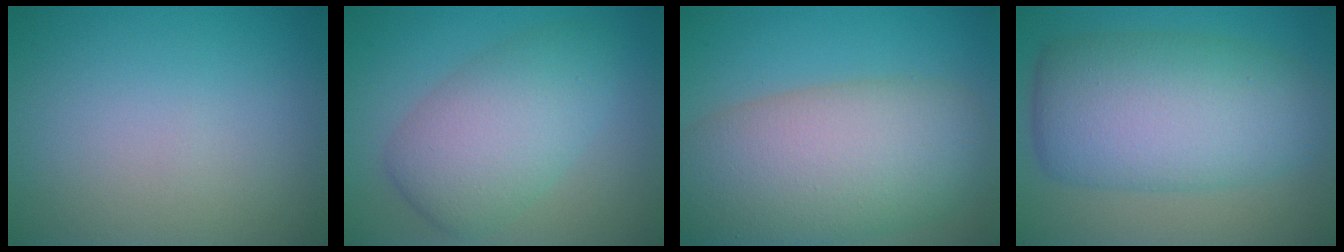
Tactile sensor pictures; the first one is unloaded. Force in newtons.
{"total": 6.4, "press": 6.4, "slide": 0.4}
{"total": 11.2, "press": 11.2, "slide": 0.6}
{"total": 10.2, "press": 10.2, "slide": 0.0}